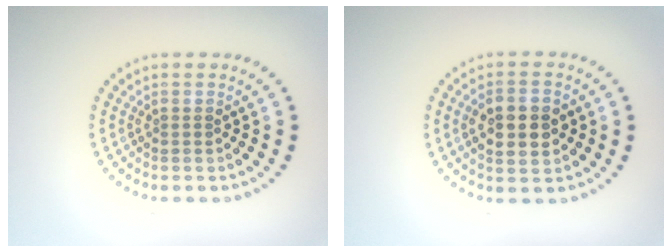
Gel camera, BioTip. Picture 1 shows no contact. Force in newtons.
{"total": 4.5, "press": 4.5, "slide": 0.2}